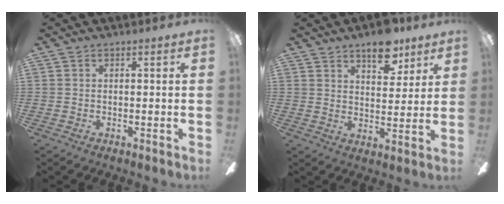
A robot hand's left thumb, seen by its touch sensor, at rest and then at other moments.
{"total": 9.6, "force": [6.9, 4.4, 5.1], "torque": [-0.052, -0.035, 0.115]}